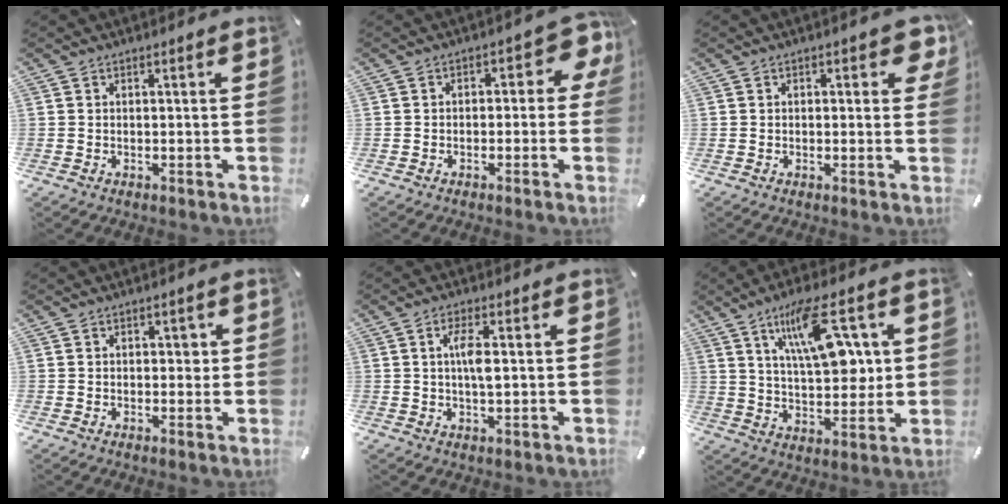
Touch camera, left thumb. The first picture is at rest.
{"total": 5.6, "force": [0.3, 3.2, 4.5], "torque": [-0.054, 0.000, -0.003]}
{"total": 3.6, "force": [1.1, 1.7, 2.9], "torque": [-0.037, -0.002, 0.013]}
{"total": 1.8, "force": [0.2, 1.2, 1.2], "torque": [-0.008, 0.001, -0.003]}
{"total": 5.0, "force": [0.7, 1.3, 4.8], "torque": [-0.101, -0.002, 0.006]}
{"total": 16.9, "force": [7.2, 7.2, 13.5], "torque": [-0.210, -0.013, 0.117]}